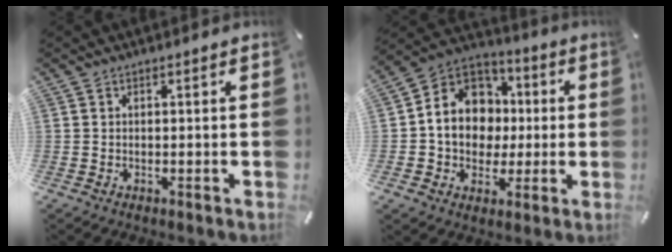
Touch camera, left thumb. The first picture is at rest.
{"total": 13.2, "force": [-0.6, 11.8, 5.8], "torque": [-0.121, 0.009, -0.005]}